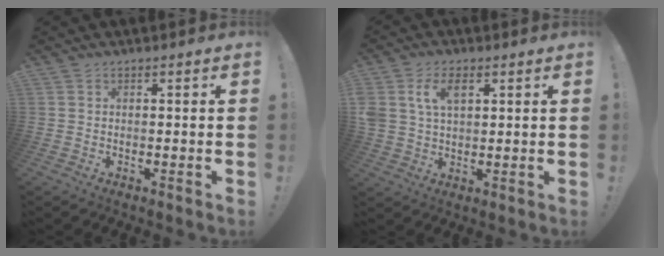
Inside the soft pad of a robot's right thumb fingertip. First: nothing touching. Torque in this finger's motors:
{"motor_torque": [0.70, 2.11, 0.73, -0.42, 0.06]}